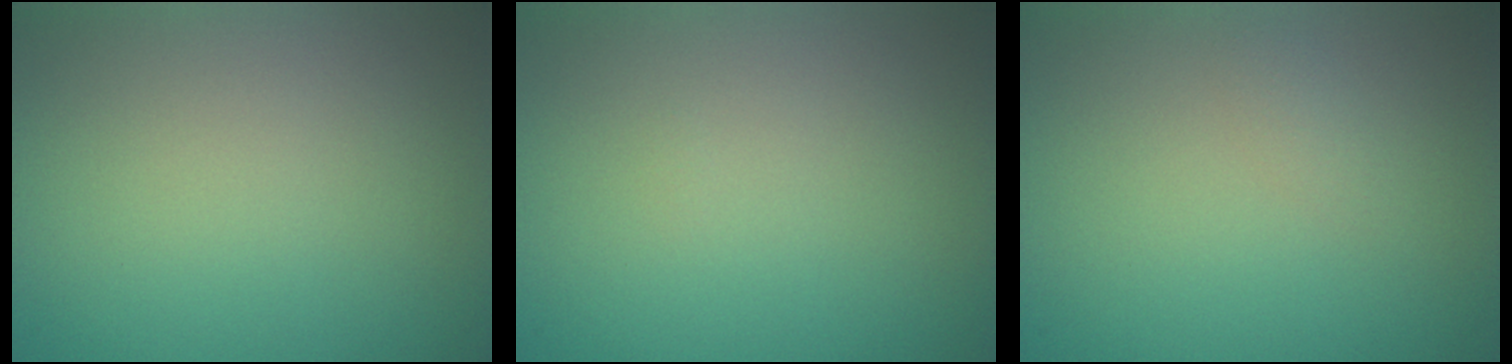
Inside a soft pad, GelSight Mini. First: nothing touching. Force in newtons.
{"total": 0.0}
{"total": 0.6, "press": 0.6, "slide": 0.0}